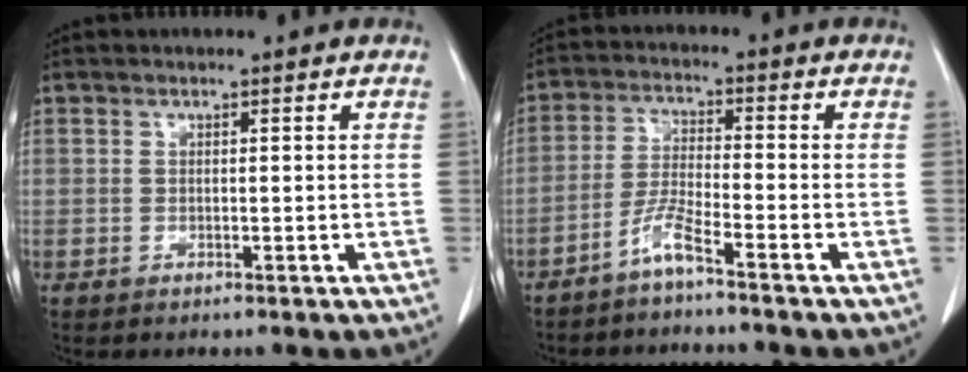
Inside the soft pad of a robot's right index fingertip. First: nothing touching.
{"total": 4.5, "force": [-3.5, -0.6, 2.7], "torque": [-0.063, -0.007, -0.078]}